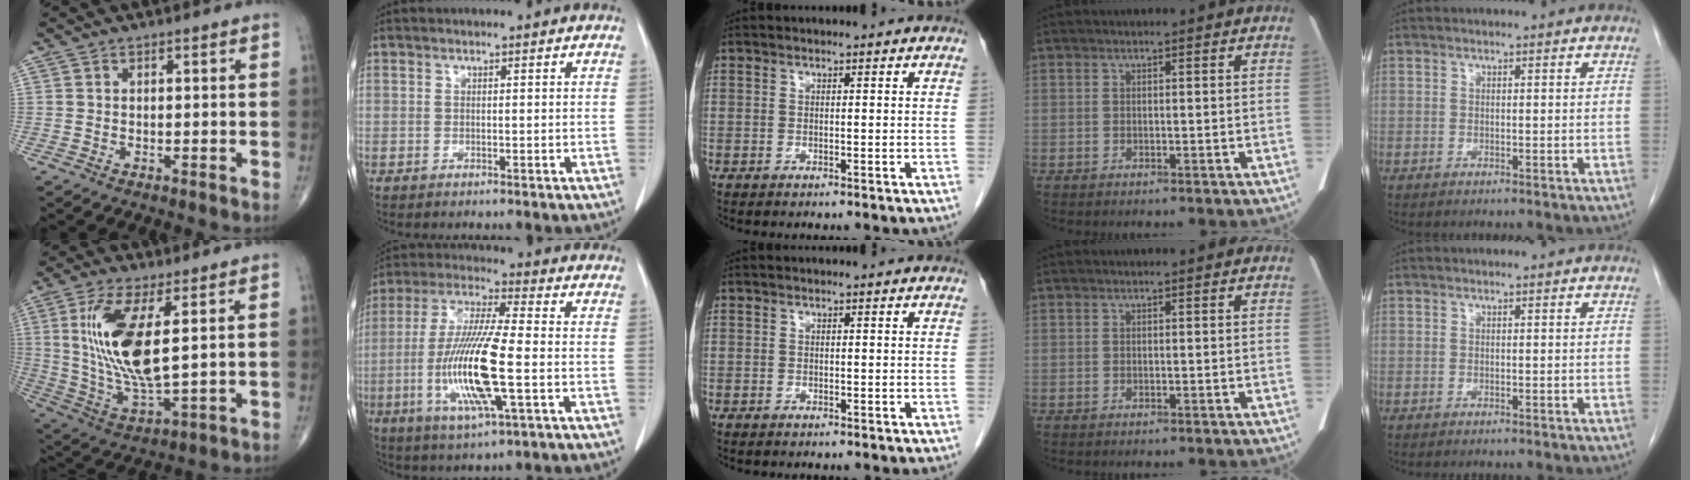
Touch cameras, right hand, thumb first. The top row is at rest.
{"thumb": {"total": 15.9, "force": [3.6, 5.4, 14.6], "torque": [-0.307, -0.027, 0.079]}, "index": {"total": 15.2, "force": [-3.2, 1.5, 14.8], "torque": [-0.304, -0.015, -0.061]}, "middle": {"total": 0.7, "force": [-0.5, 0.3, 0.2], "torque": [-0.005, 0.000, -0.009]}}